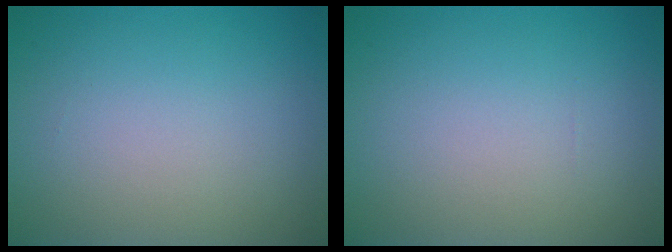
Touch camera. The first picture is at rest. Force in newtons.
{"total": 0.0}